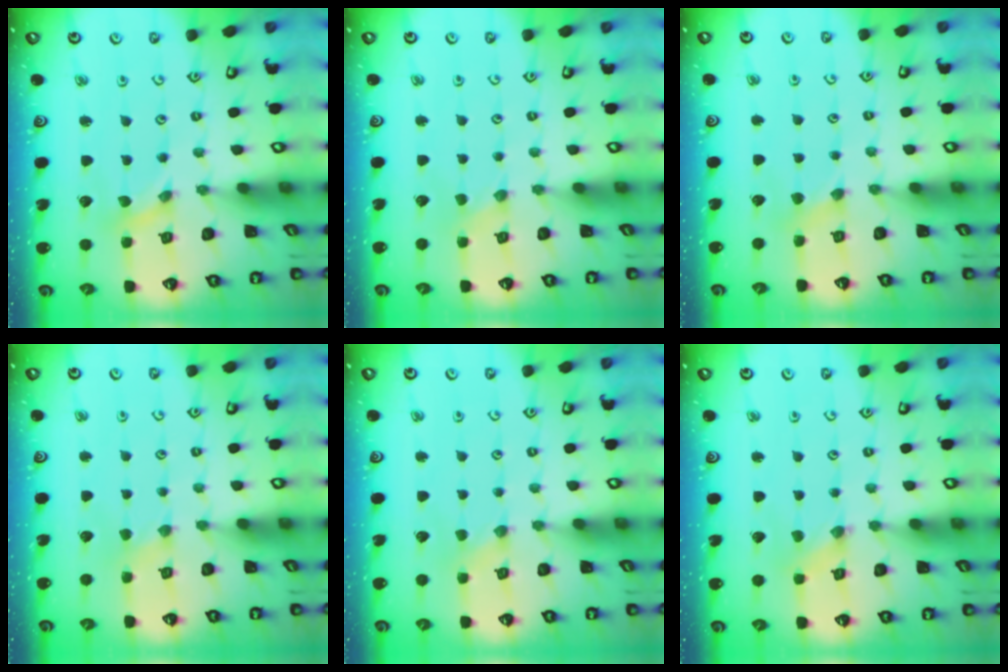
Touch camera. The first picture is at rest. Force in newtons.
{"total": 0.0}
{"total": 2.5, "press": 2.5, "slide": 0.5}
{"total": 1.2, "press": 1.2, "slide": 0.3}
{"total": 1.1, "press": 1.0, "slide": 0.2}
{"total": 0.0}